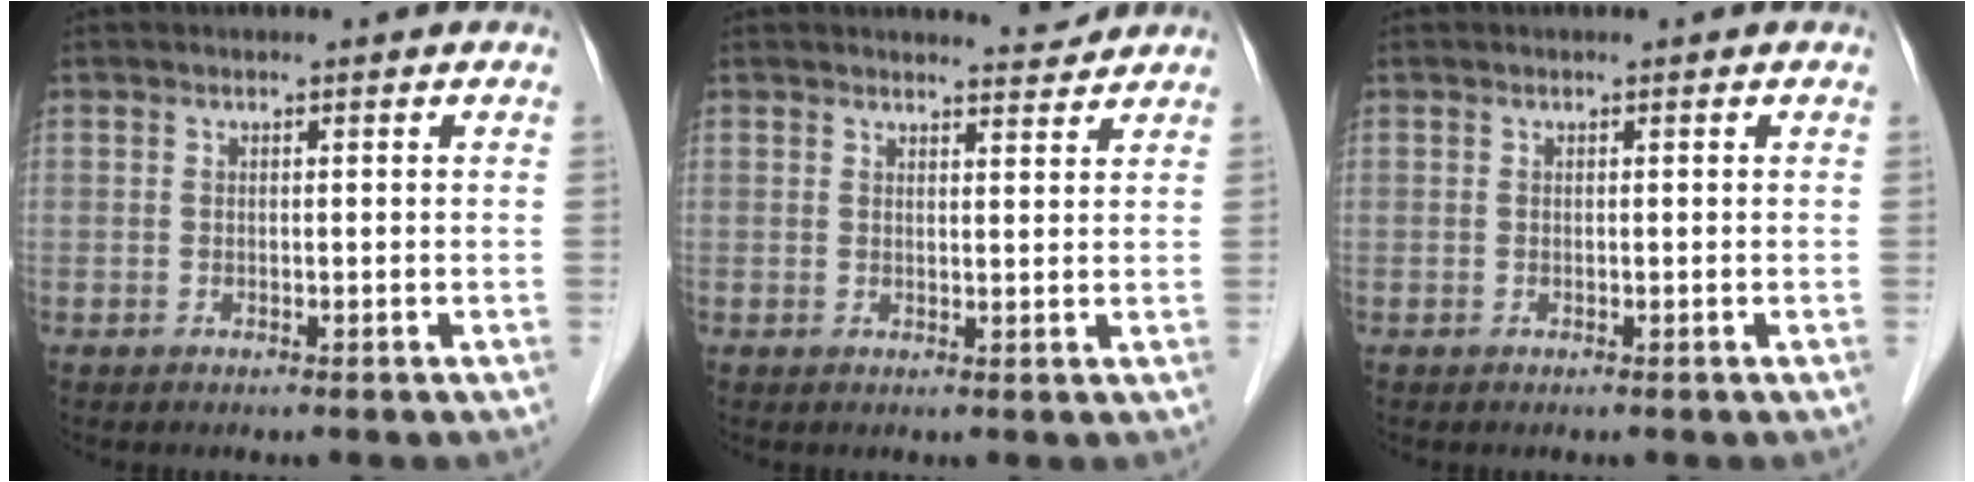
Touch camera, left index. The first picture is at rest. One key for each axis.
{"total": 2.4, "fx": 2.4, "fy": -0.2, "fz": -0.3, "tx": -0.005, "ty": -0.013, "tz": 0.033}
{"total": 0.0}